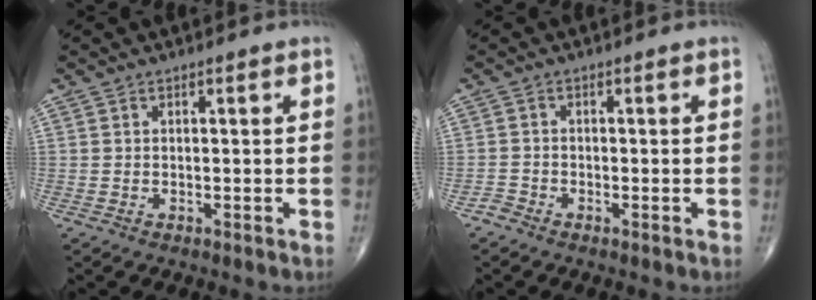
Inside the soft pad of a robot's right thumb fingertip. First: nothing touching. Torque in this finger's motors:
{"motor_torque": [1.36, 1.15, -0.06, -0.19, -0.03]}